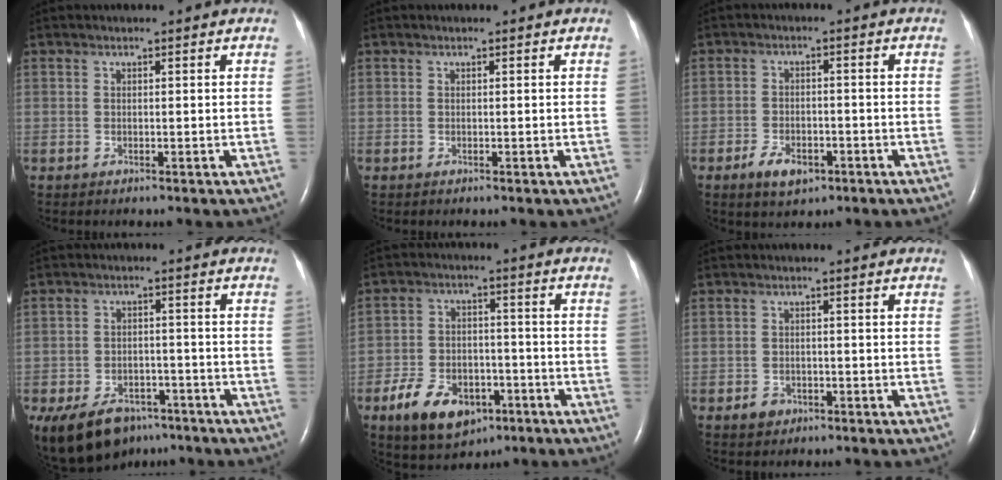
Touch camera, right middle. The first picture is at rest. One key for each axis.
{"total": 0.0}
{"total": 4.8, "fx": -2.7, "fy": 2.5, "fz": 3.0, "tx": -0.055, "ty": 0.001, "tz": -0.040}
{"total": 12.3, "fx": -8.7, "fy": 7.0, "fz": 5.2, "tx": -0.114, "ty": 0.000, "tz": -0.130}
{"total": 10.8, "fx": -5.7, "fy": 6.3, "fz": 6.6, "tx": -0.127, "ty": 0.001, "tz": -0.090}
{"total": 2.1, "fx": -1.3, "fy": 1.6, "fz": 0.5, "tx": -0.011, "ty": 0.005, "tz": -0.017}